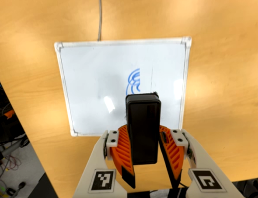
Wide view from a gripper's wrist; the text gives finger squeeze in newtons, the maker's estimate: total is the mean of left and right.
{"total": 8.9, "left": 9.7, "right": 8.1}